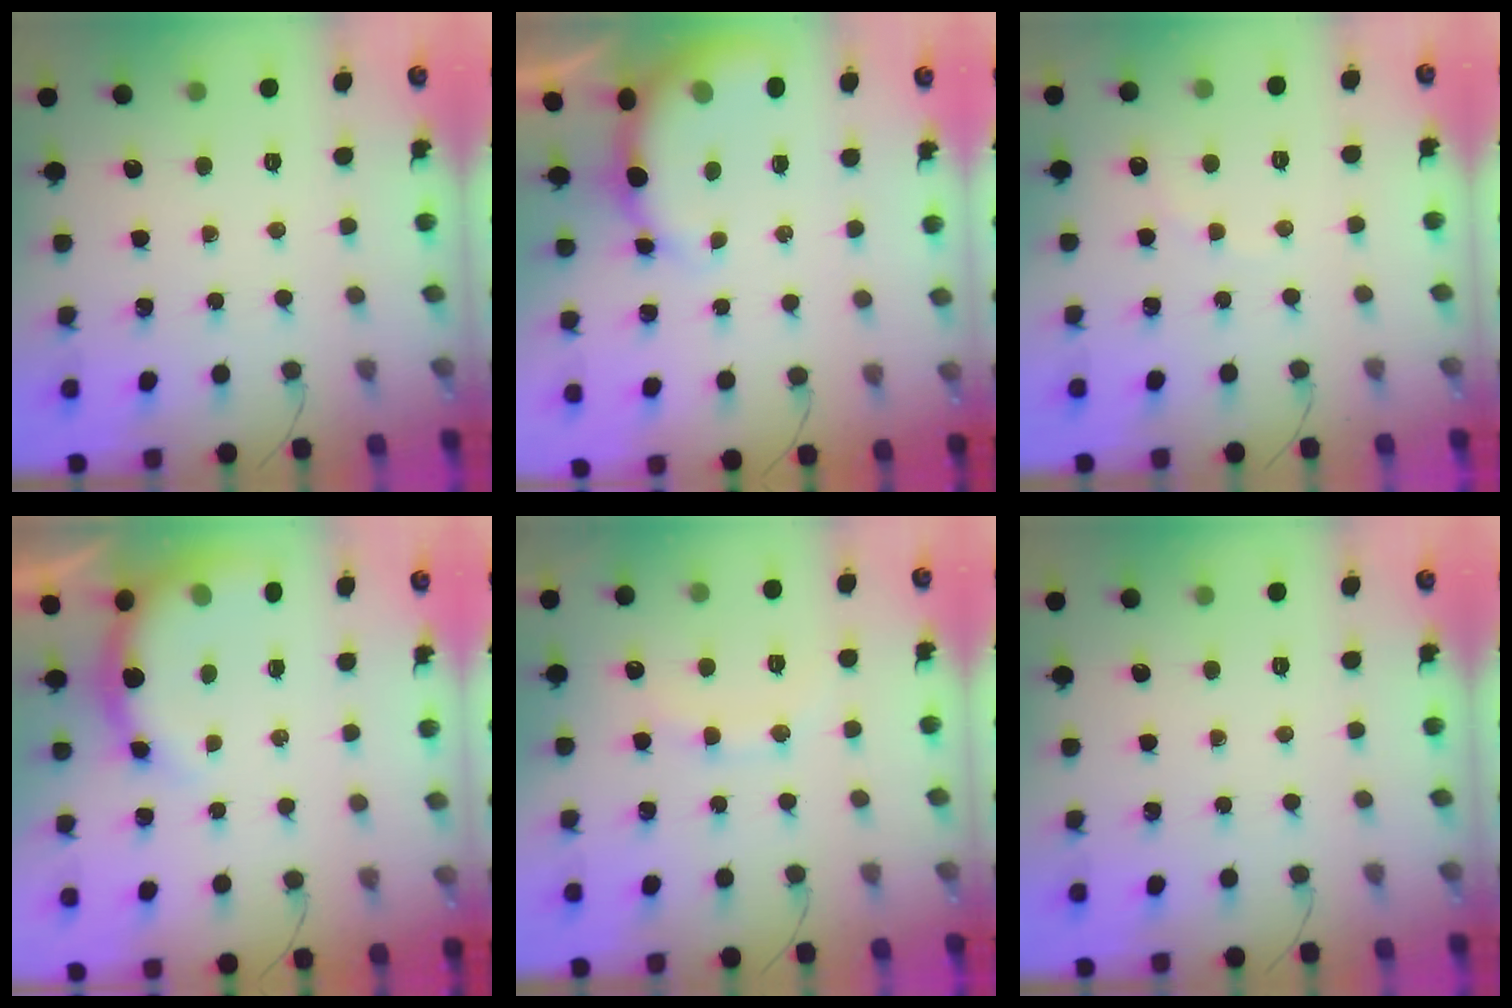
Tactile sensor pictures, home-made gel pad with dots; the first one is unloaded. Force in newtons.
{"total": 8.1, "press": 8.0, "slide": 1.3}
{"total": 4.9, "press": 4.9, "slide": 0.8}
{"total": 8.2, "press": 8.1, "slide": 1.0}
{"total": 9.3, "press": 9.3, "slide": 0.7}
{"total": 0.0}